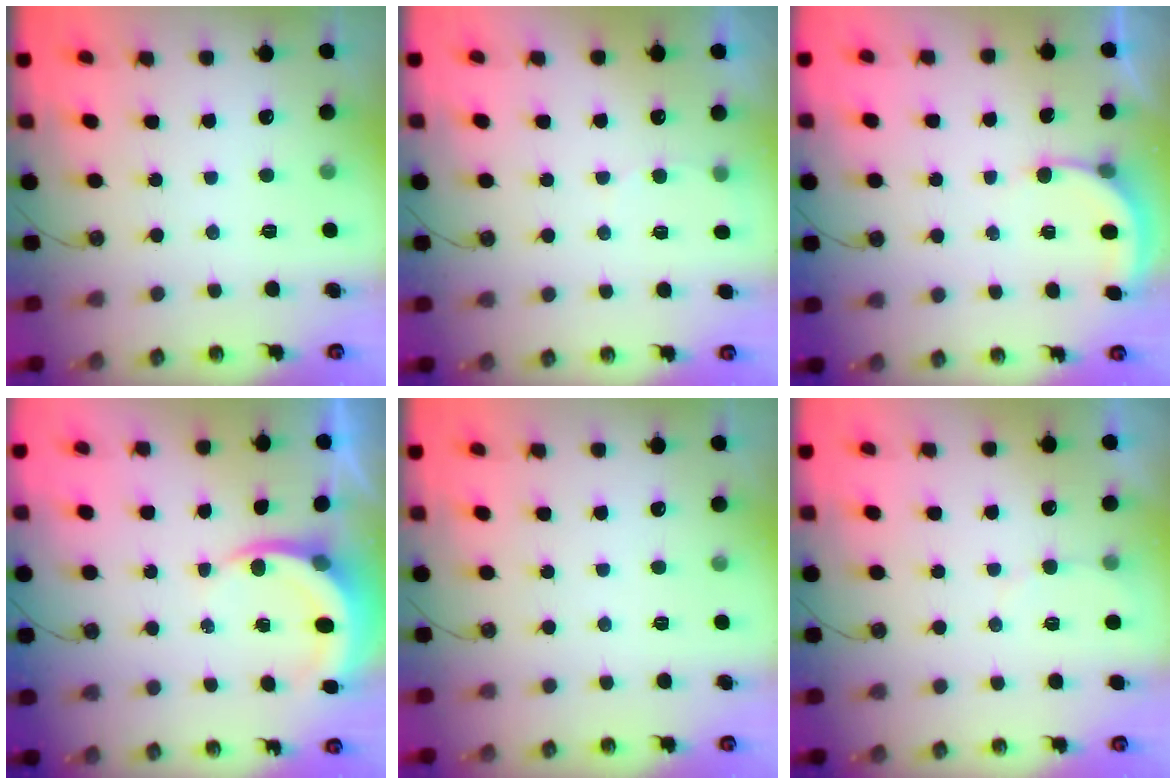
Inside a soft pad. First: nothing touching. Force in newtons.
{"total": 3.6, "press": 3.3, "slide": 1.5}
{"total": 2.4, "press": 2.4, "slide": 0.5}
{"total": 5.2, "press": 5.2, "slide": 0.6}
{"total": 0.0}
{"total": 2.8, "press": 2.8, "slide": 0.3}